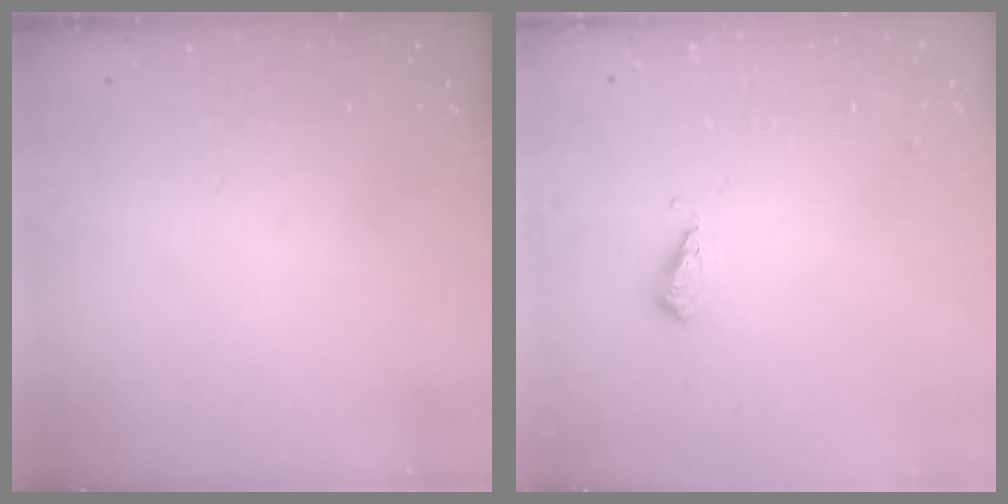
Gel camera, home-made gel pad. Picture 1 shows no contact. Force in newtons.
{"total": 5.0, "press": 4.8, "slide": 1.3}